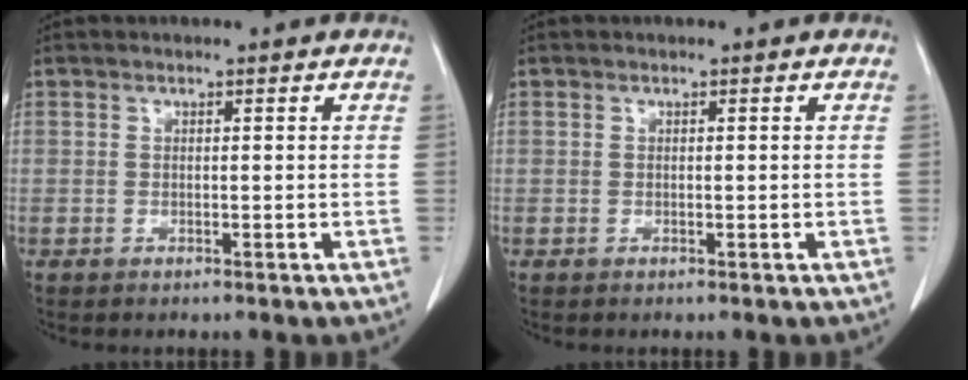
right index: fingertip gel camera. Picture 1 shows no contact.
{"total": 0.0}